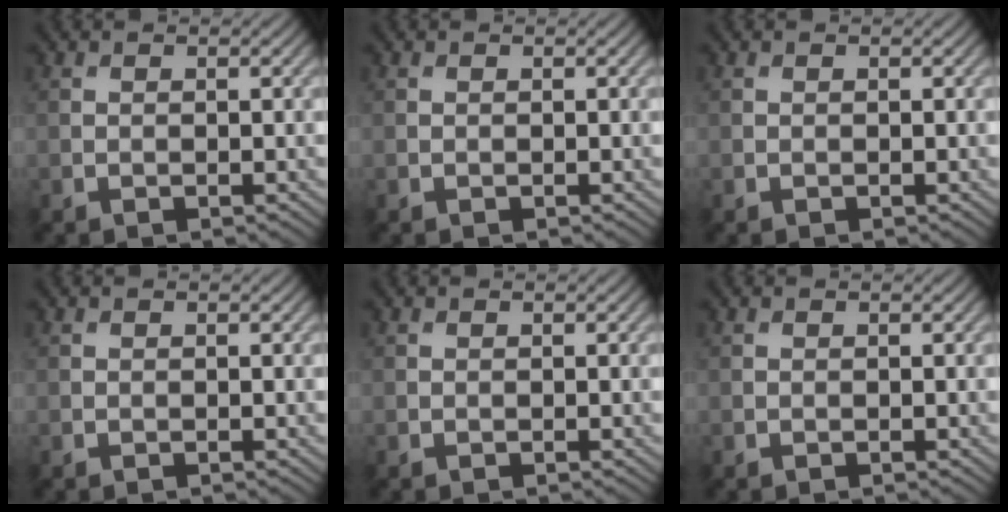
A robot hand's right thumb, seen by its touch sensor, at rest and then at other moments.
{"total": 0.0}
{"total": 0.0}
{"total": 0.0}
{"total": 0.0}
{"total": 0.0}